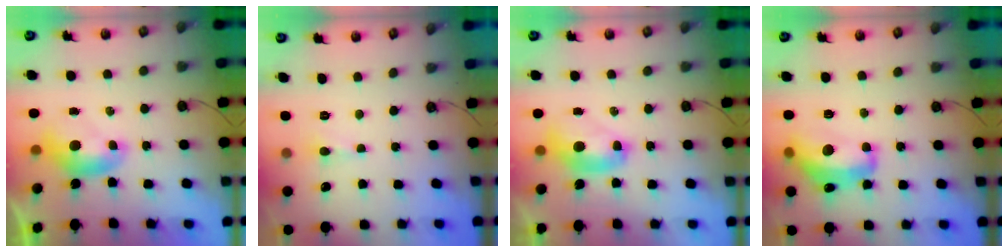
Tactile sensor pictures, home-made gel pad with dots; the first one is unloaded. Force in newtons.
{"total": 1.4, "press": 1.2, "slide": 0.6}
{"total": 2.5, "press": 2.5, "slide": 0.1}
{"total": 10.2, "press": 10.2, "slide": 1.0}